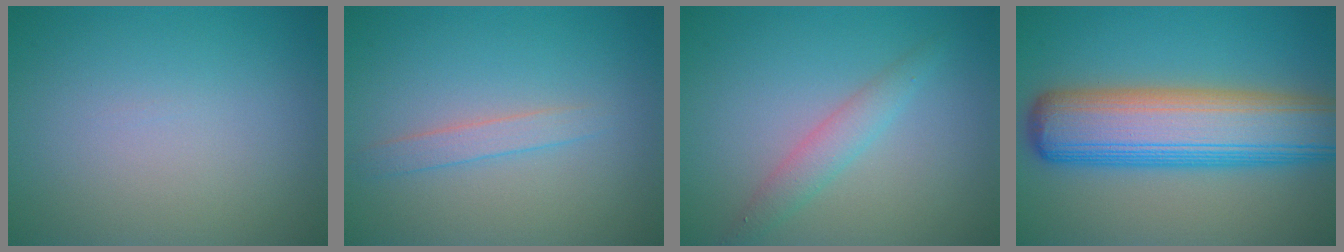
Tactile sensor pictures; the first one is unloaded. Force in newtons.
{"total": 1.6, "press": 1.6, "slide": 0.0}
{"total": 2.2, "press": 2.2, "slide": 0.0}
{"total": 11.2, "press": 11.2, "slide": 0.4}